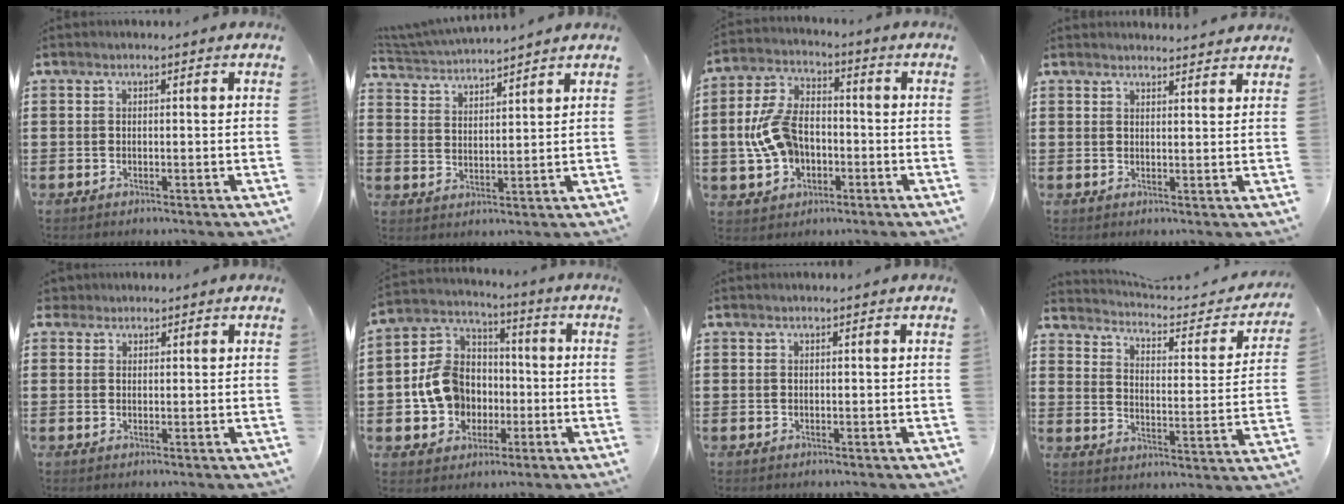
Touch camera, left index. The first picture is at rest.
{"total": 3.9, "force": [3.9, -0.2, 0.5], "torque": [-0.026, -0.021, 0.067]}
{"total": 9.3, "force": [-1.7, 6.1, 6.8], "torque": [-0.171, 0.006, -0.038]}
{"total": 2.1, "force": [2.1, -0.1, 0.1], "torque": [-0.009, -0.006, 0.042]}
{"total": 1.9, "force": [1.6, 1.0, 0.2], "torque": [-0.010, 0.008, 0.031]}
{"total": 10.2, "force": [-1.7, 8.8, 4.7], "torque": [-0.138, 0.022, -0.031]}
{"total": 0.0}
{"total": 2.9, "force": [2.7, 0.2, 0.9], "torque": [-0.039, -0.026, 0.036]}